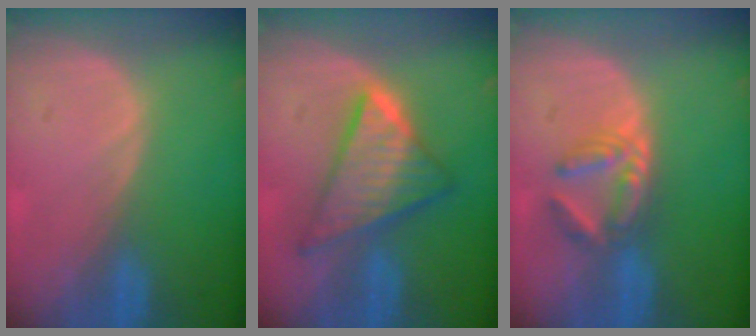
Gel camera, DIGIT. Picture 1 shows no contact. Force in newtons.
{"total": 9.0, "press": 9.0, "slide": 0.7}
{"total": 5.7, "press": 5.1, "slide": 2.7}